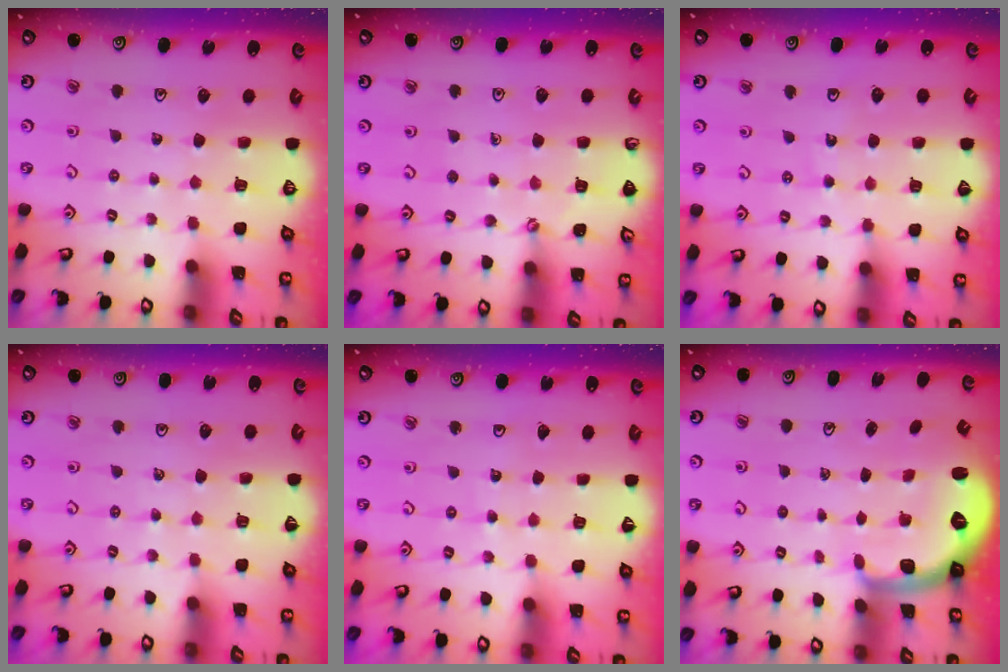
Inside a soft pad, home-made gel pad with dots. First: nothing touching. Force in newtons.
{"total": 2.4, "press": 2.4, "slide": 0.3}
{"total": 7.8, "press": 7.3, "slide": 2.6}
{"total": 2.1, "press": 2.1, "slide": 0.4}
{"total": 4.7, "press": 4.7, "slide": 0.7}
{"total": 1.9, "press": 1.8, "slide": 0.5}